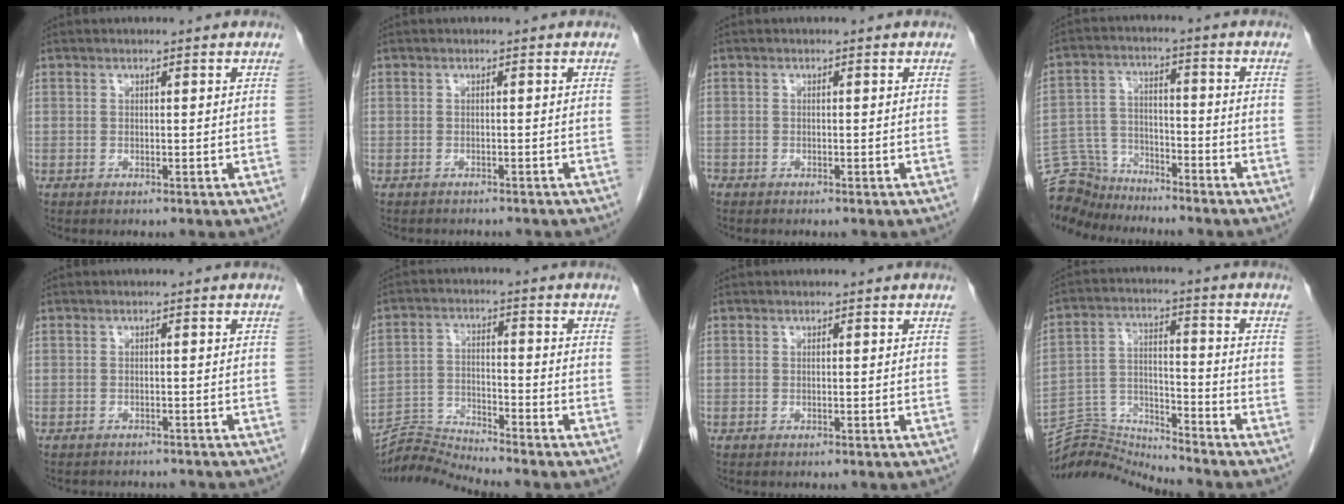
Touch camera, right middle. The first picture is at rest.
{"total": 3.7, "force": [-3.4, 1.0, 1.1], "torque": [-0.019, -0.005, -0.039]}
{"total": 0.6, "force": [-0.5, 0.3, 0.1], "torque": [-0.006, 0.000, -0.012]}
{"total": 9.7, "force": [-9.3, 2.6, 0.1], "torque": [-0.009, 0.019, -0.174]}
{"total": 5.9, "force": [-5.5, 1.7, 1.4], "torque": [-0.017, -0.003, -0.063]}
{"total": 7.0, "force": [-6.5, -2.3, -1.2], "torque": [0.011, 0.002, -0.122]}
{"total": 0.0}
{"total": 9.5, "force": [-9.2, -1.5, -1.6], "torque": [0.024, 0.037, -0.169]}